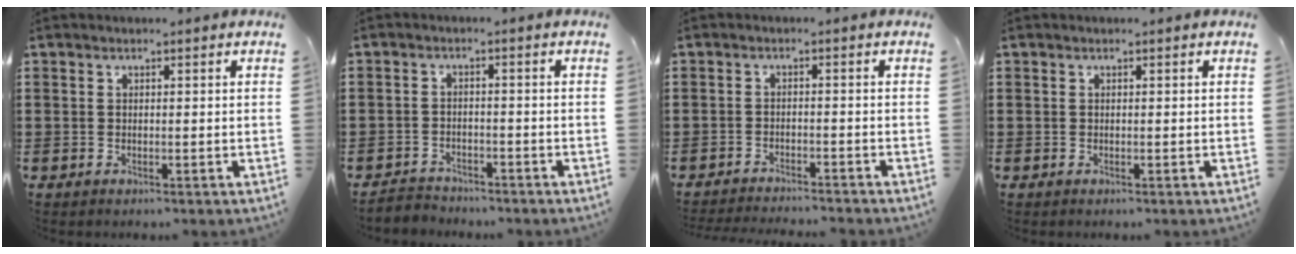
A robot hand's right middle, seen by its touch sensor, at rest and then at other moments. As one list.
[{"total": 2.7, "force": [-2.6, 0.6, -0.3], "torque": [-0.004, -0.003, -0.058]}, {"total": 2.4, "force": [-2.4, -0.2, 0.1], "torque": [-0.005, -0.001, -0.051]}, {"total": 0.0}]